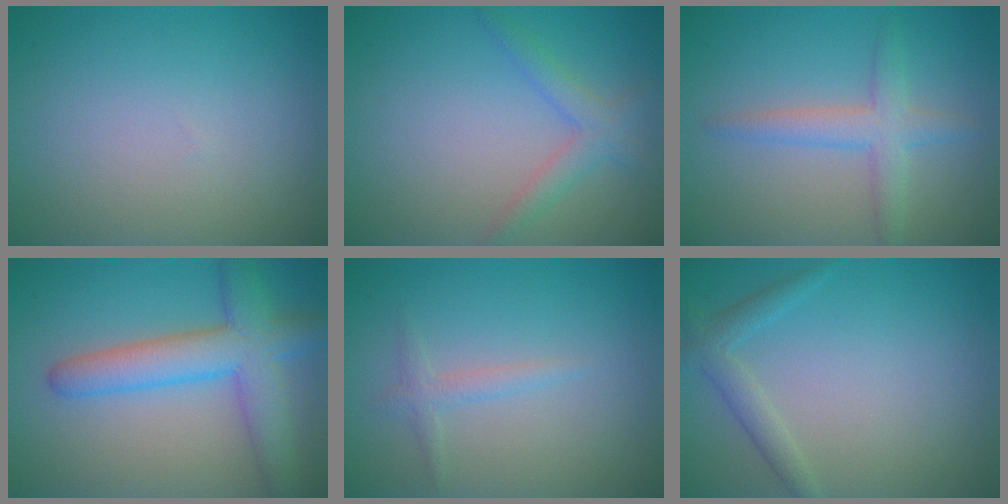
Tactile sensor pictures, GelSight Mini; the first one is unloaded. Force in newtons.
{"total": 2.3, "press": 2.3, "slide": 0.1}
{"total": 3.1, "press": 3.1, "slide": 0.2}
{"total": 6.4, "press": 6.4, "slide": 0.2}
{"total": 1.3, "press": 1.3, "slide": 0.0}
{"total": 2.0, "press": 2.0, "slide": 0.1}